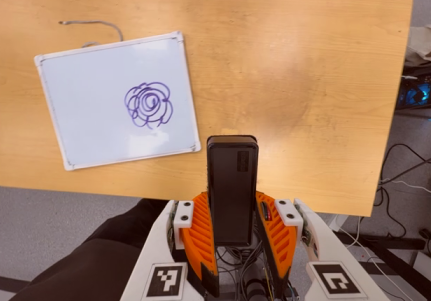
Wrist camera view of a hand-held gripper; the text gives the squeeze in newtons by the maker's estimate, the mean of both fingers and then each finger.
{"total": 4.8, "left": 3.3, "right": 6.2}